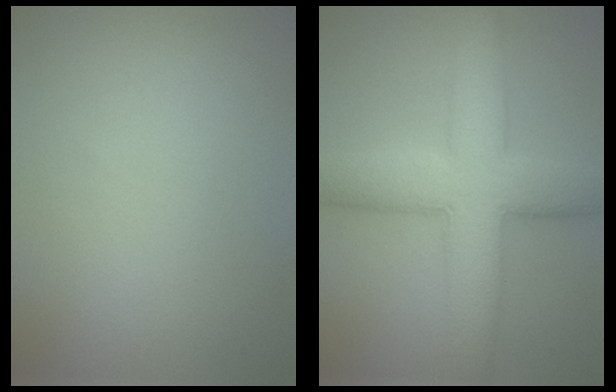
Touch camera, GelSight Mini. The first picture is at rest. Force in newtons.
{"total": 8.9, "press": 8.9, "slide": 0.2}